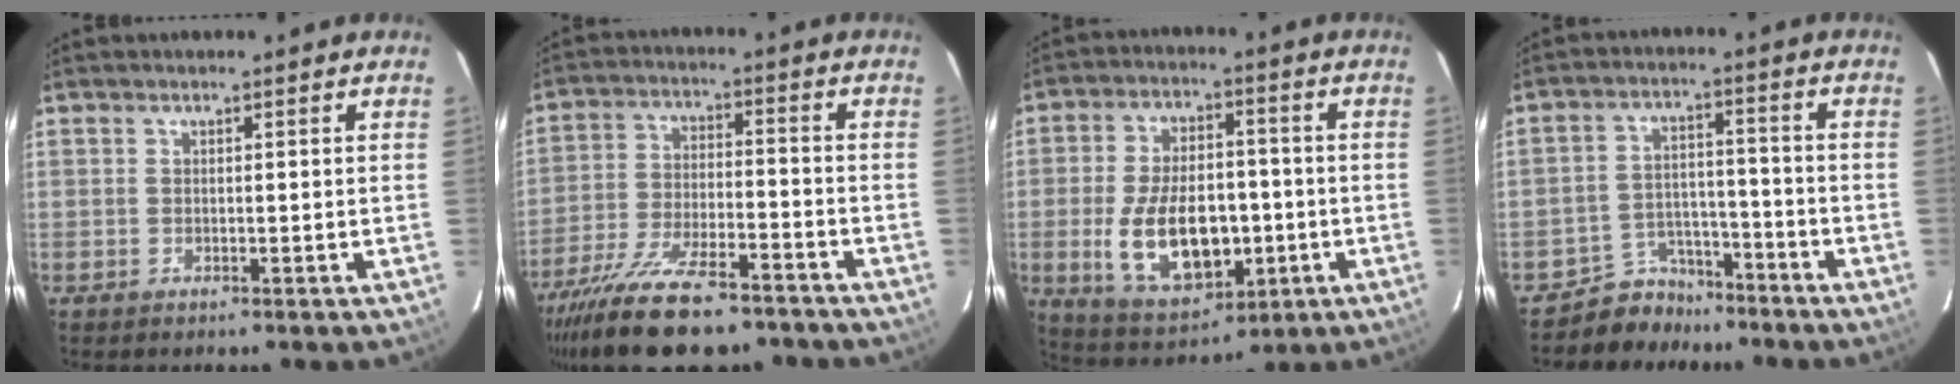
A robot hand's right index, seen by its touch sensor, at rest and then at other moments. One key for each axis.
{"total": 20.0, "fx": -15.8, "fy": 5.9, "fz": 10.8, "tx": -0.217, "ty": -0.038, "tz": -0.256}
{"total": 16.4, "fx": -3.2, "fy": 9.2, "fz": 13.2, "tx": -0.263, "ty": -0.004, "tz": -0.032}
{"total": 7.1, "fx": -5.9, "fy": 3.9, "fz": 0.0, "tx": -0.014, "ty": 0.028, "tz": -0.092}